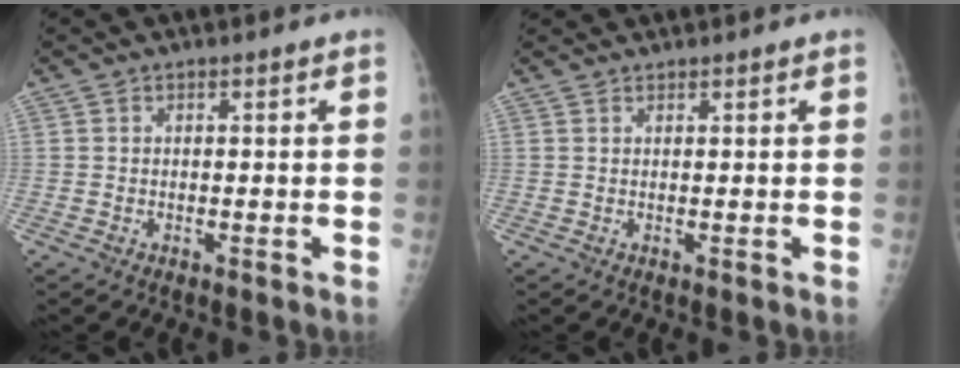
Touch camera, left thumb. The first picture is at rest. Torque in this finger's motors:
{"motor_torque": [1.98, -1.69, 1.40, -1.37, 0.07]}